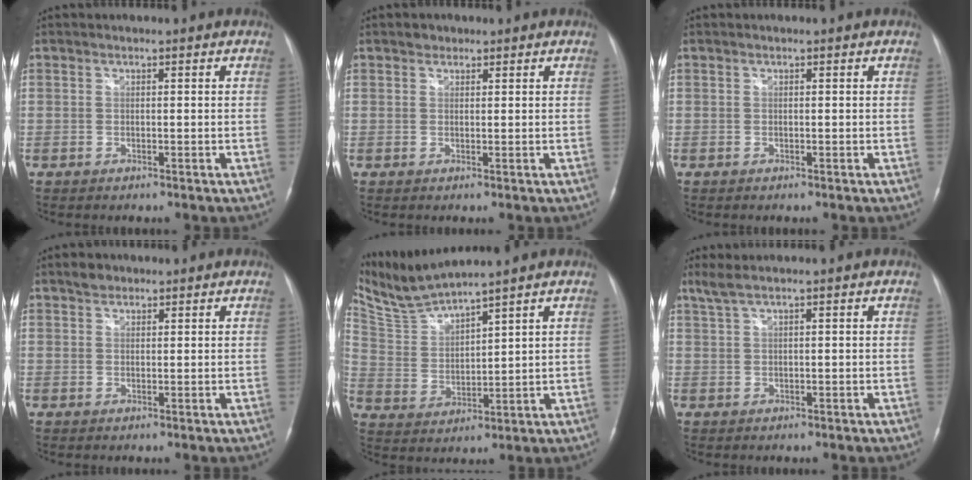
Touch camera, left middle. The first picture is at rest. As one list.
[{"total": 1.3, "force": [0.9, 0.9, 0.2], "torque": [0.002, 0.002, 0.009]}, {"total": 0.0}, {"total": 1.8, "force": [1.3, 1.2, 0.4], "torque": [-0.008, 0.006, 0.020]}, {"total": 8.1, "force": [7.7, -1.0, 2.3], "torque": [-0.070, 0.001, 0.170]}, {"total": 2.3, "force": [1.6, 0.0, 1.7], "torque": [-0.049, 0.018, 0.039]}]